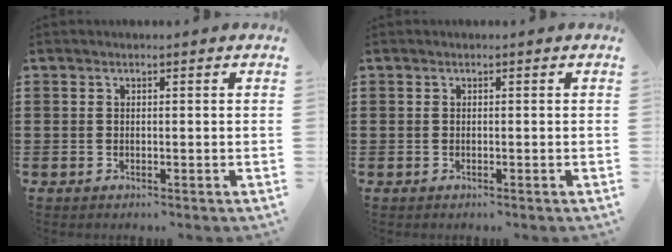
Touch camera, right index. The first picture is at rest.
{"total": 0.0}